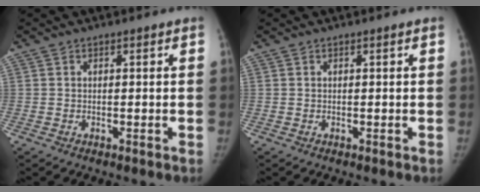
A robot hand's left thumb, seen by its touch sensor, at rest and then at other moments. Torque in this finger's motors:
{"motor_torque": [0.12, 0.12, 0.01, 0.00, 0.00]}